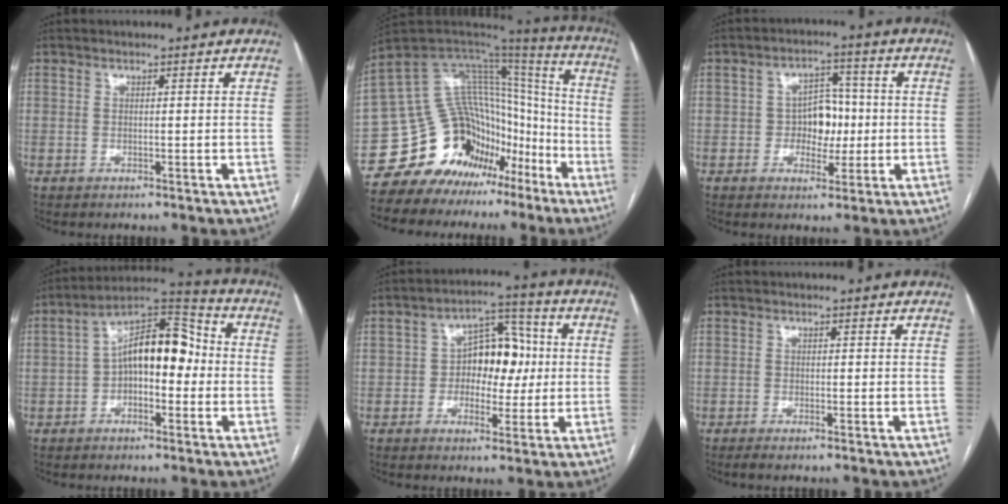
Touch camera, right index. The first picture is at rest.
{"total": 19.8, "force": [-12.5, 13.8, 6.7], "torque": [-0.109, 0.112, -0.192]}
{"total": 6.1, "force": [-0.6, 4.2, 4.4], "torque": [-0.062, 0.019, -0.007]}
{"total": 11.6, "force": [-0.5, 5.4, 10.2], "torque": [-0.169, 0.050, -0.013]}
{"total": 8.8, "force": [0.1, 5.4, 7.0], "torque": [-0.095, 0.030, 0.002]}
{"total": 1.6, "force": [-1.3, -0.1, 1.1], "torque": [-0.020, -0.003, -0.022]}